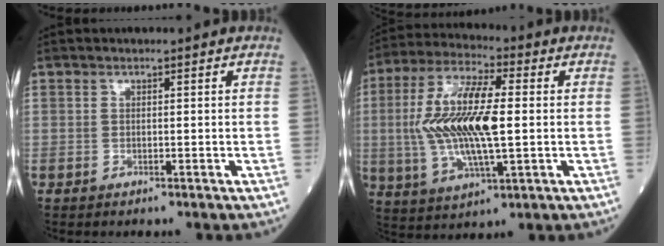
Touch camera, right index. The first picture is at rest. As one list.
[{"total": 15.1, "force": [0.3, 3.8, 14.6], "torque": [-0.308, 0.006, 0.007]}]